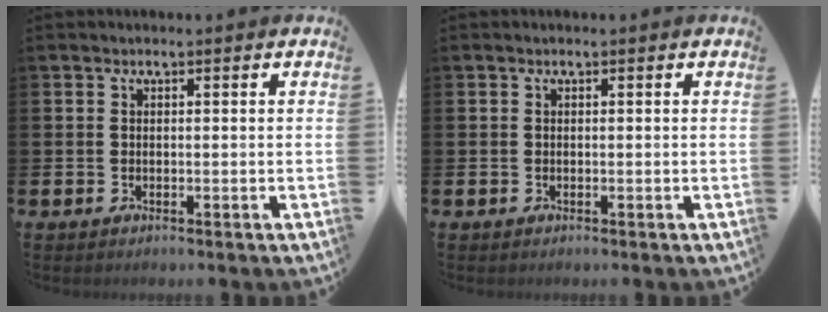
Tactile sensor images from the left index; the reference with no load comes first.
{"total": 0.0}